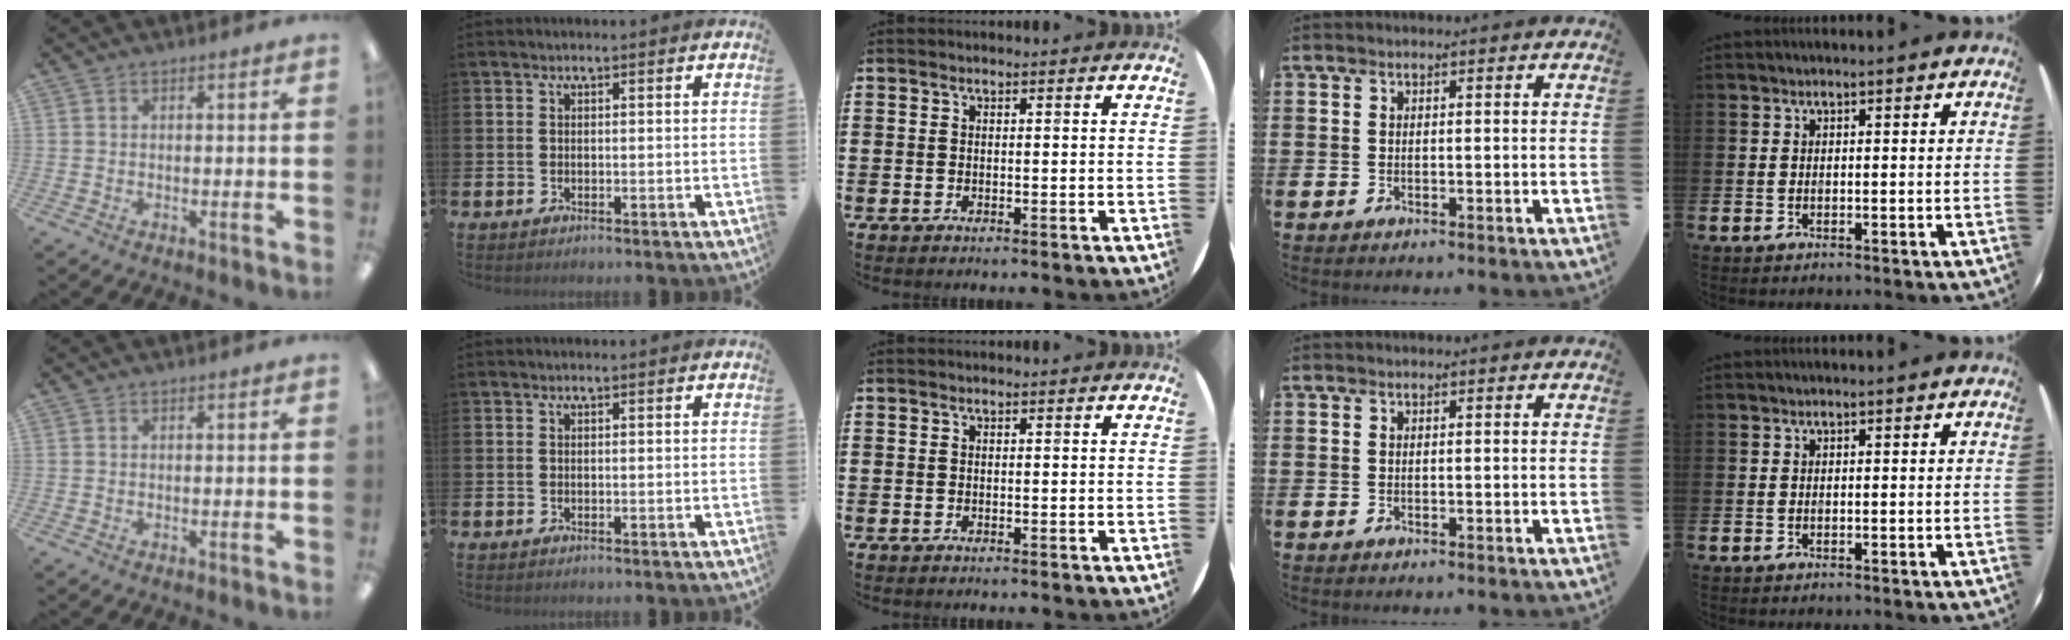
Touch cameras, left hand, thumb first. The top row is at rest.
{}